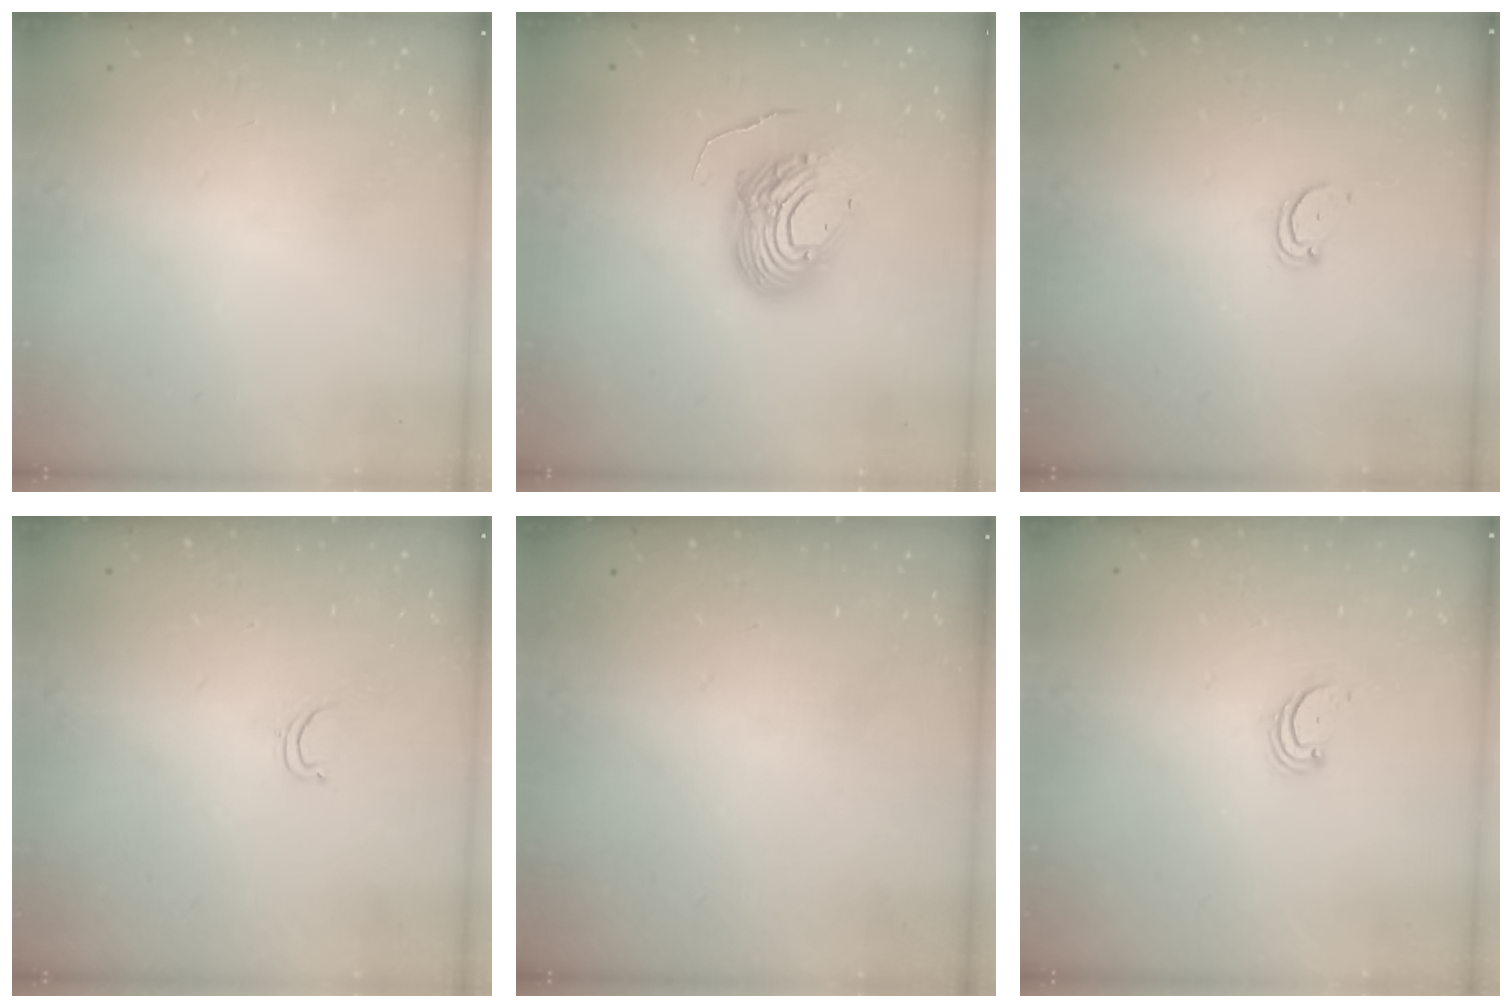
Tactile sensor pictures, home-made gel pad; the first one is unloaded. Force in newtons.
{"total": 12.0, "press": 12.0, "slide": 1.1}
{"total": 2.7, "press": 2.7, "slide": 0.2}
{"total": 2.6, "press": 2.5, "slide": 0.4}
{"total": 0.0}
{"total": 2.2, "press": 2.2, "slide": 0.2}